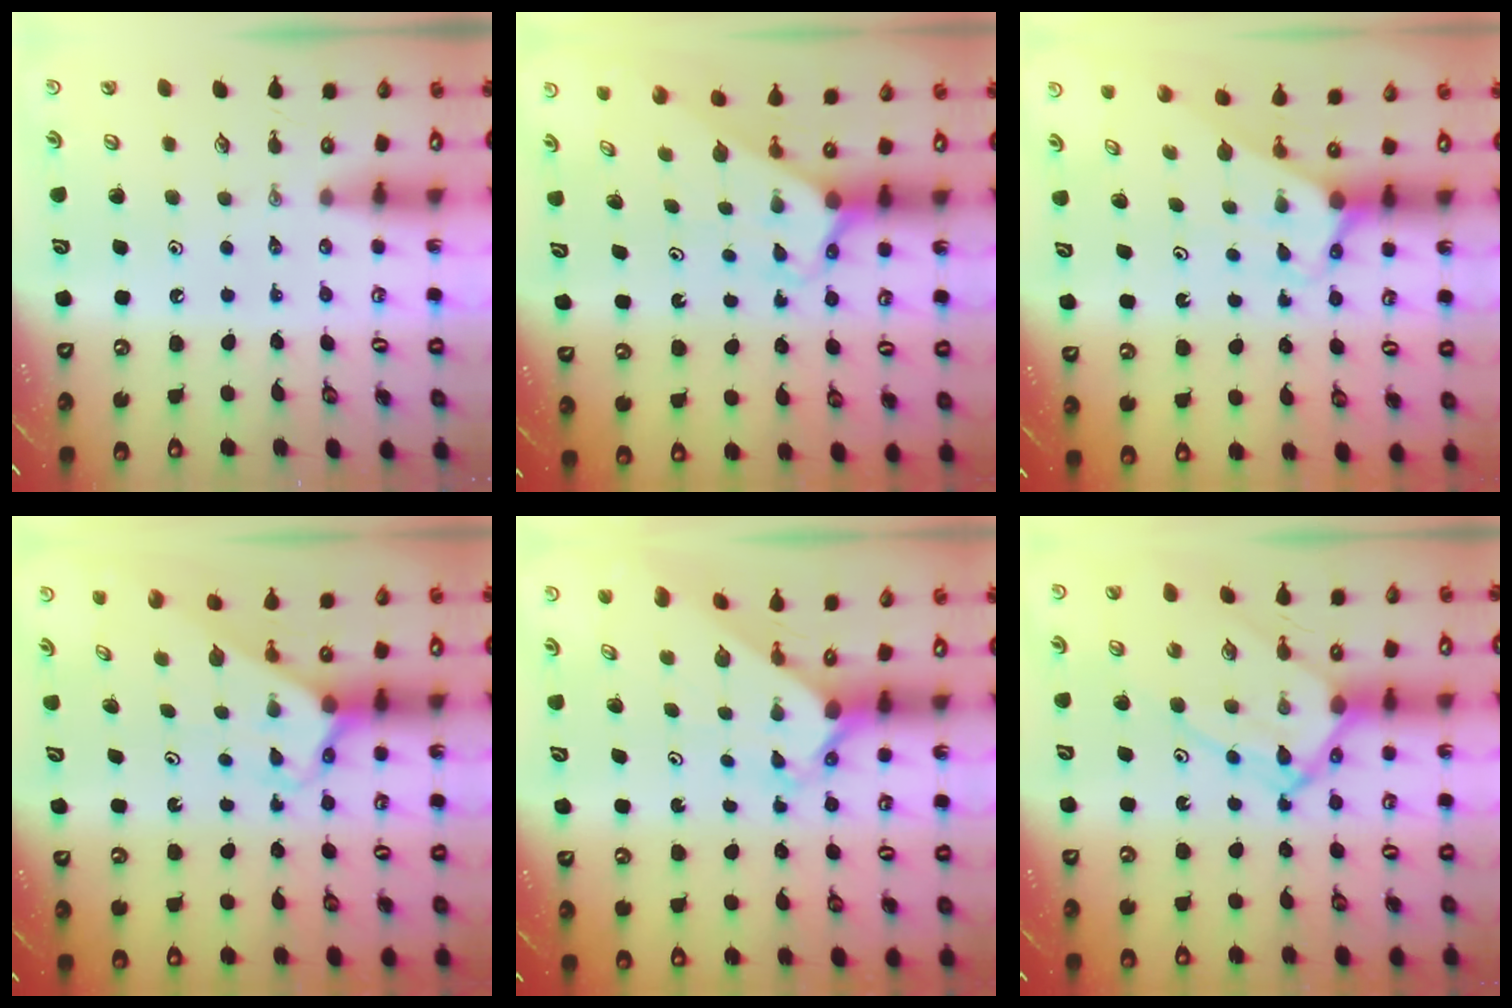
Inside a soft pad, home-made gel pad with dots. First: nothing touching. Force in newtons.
{"total": 2.4, "press": 2.4, "slide": 0.2}
{"total": 2.6, "press": 2.6, "slide": 0.2}
{"total": 2.4, "press": 2.4, "slide": 0.1}
{"total": 2.6, "press": 2.6, "slide": 0.2}
{"total": 11.4, "press": 11.3, "slide": 1.0}